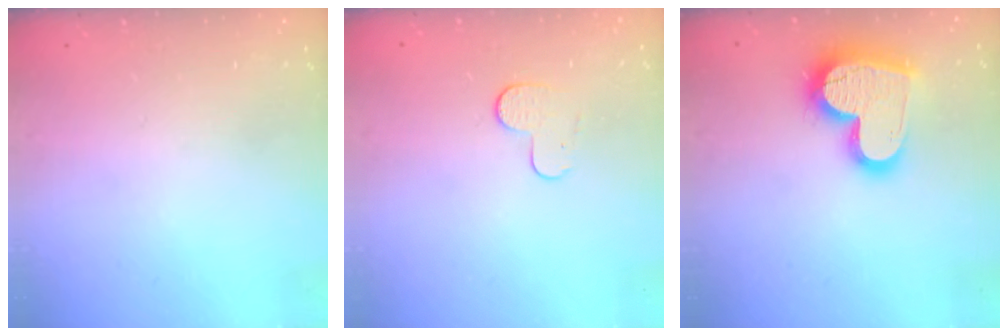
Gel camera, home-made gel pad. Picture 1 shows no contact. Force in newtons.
{"total": 6.2, "press": 6.1, "slide": 0.6}
{"total": 18.1, "press": 18.0, "slide": 1.5}